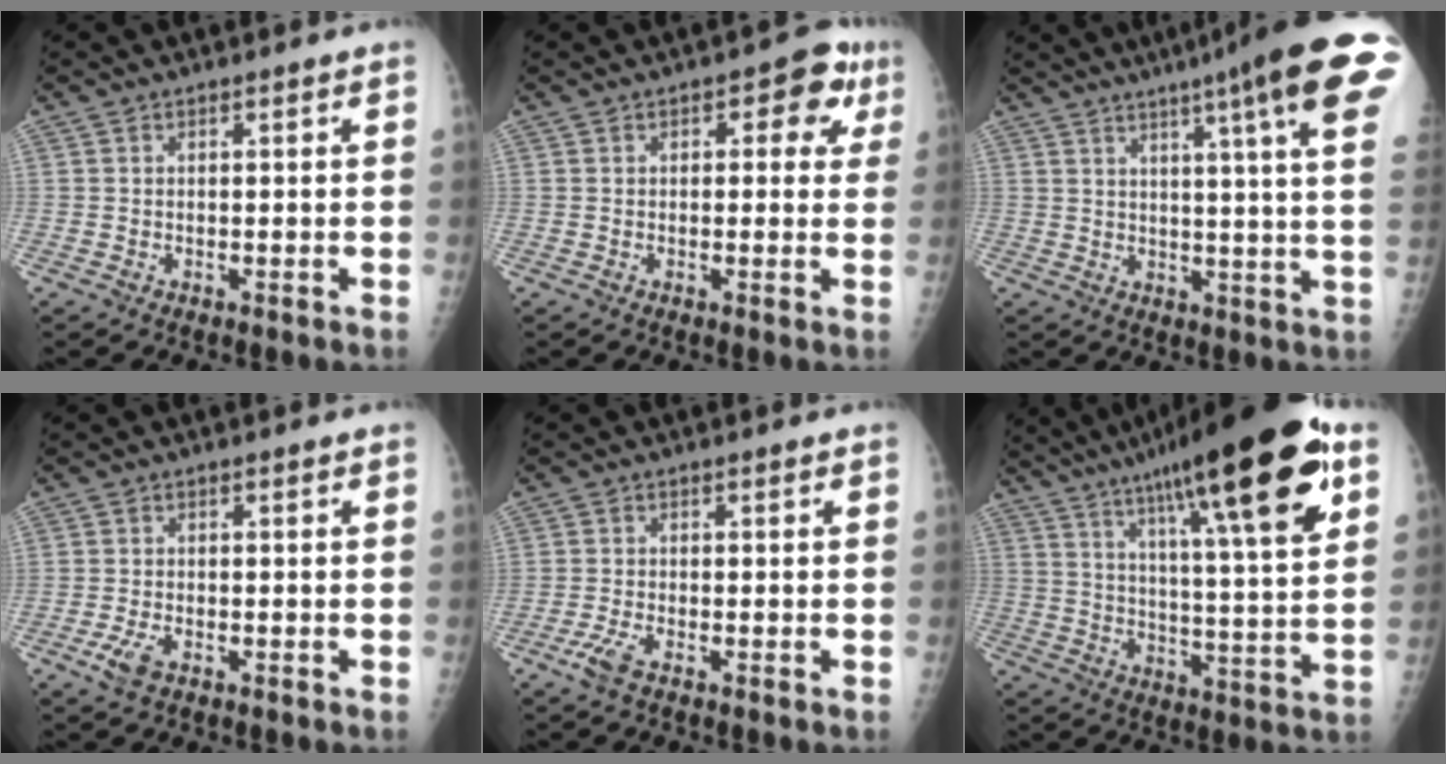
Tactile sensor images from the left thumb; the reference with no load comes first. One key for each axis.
{"total": 6.4, "fx": 2.1, "fy": 3.7, "fz": 4.8, "tx": -0.011, "ty": 0.004, "tz": 0.012}
{"total": 19.3, "fx": 10.7, "fy": 1.1, "fz": 16.1, "tx": -0.211, "ty": -0.024, "tz": 0.117}
{"total": 3.3, "fx": -1.7, "fy": 1.5, "fz": 2.3, "tx": -0.055, "ty": 0.002, "tz": -0.033}
{"total": 3.1, "fx": -1.9, "fy": 0.9, "fz": 2.3, "tx": -0.059, "ty": 0.005, "tz": -0.041}
{"total": 25.8, "fx": 13.6, "fy": 4.8, "fz": 21.4, "tx": -0.319, "ty": -0.026, "tz": 0.208}